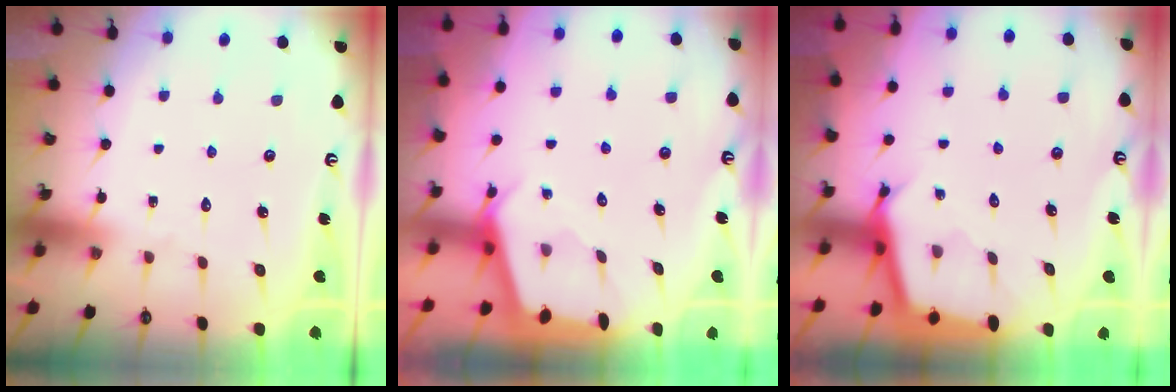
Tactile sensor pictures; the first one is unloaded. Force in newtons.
{"total": 2.6, "press": 2.6, "slide": 0.3}
{"total": 2.6, "press": 2.6, "slide": 0.2}